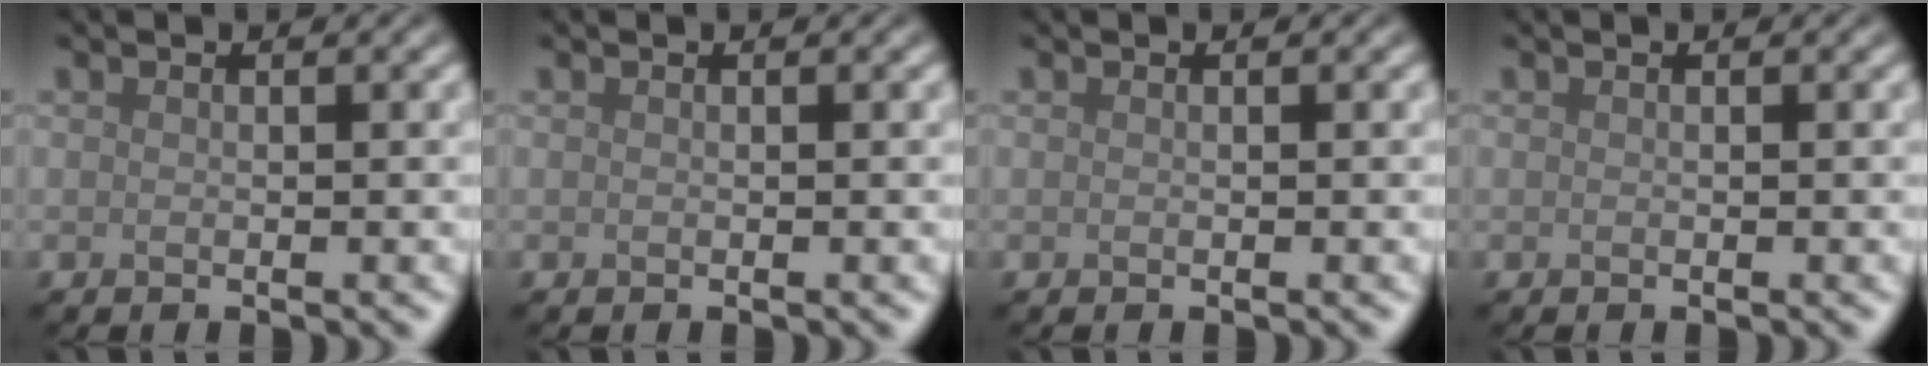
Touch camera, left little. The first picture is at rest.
{"total": 0.0}
{"total": 0.0}
{"total": 0.0}